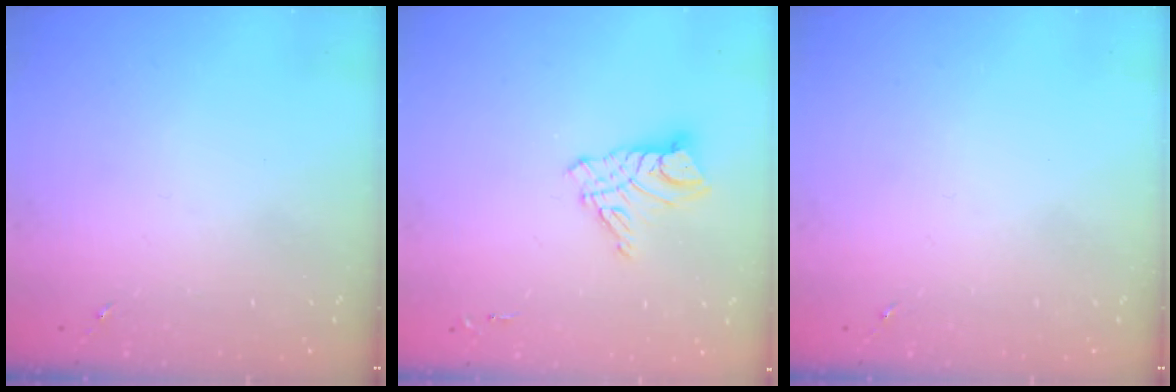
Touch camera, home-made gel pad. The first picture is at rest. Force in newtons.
{"total": 11.0, "press": 10.9, "slide": 1.0}
{"total": 0.0}